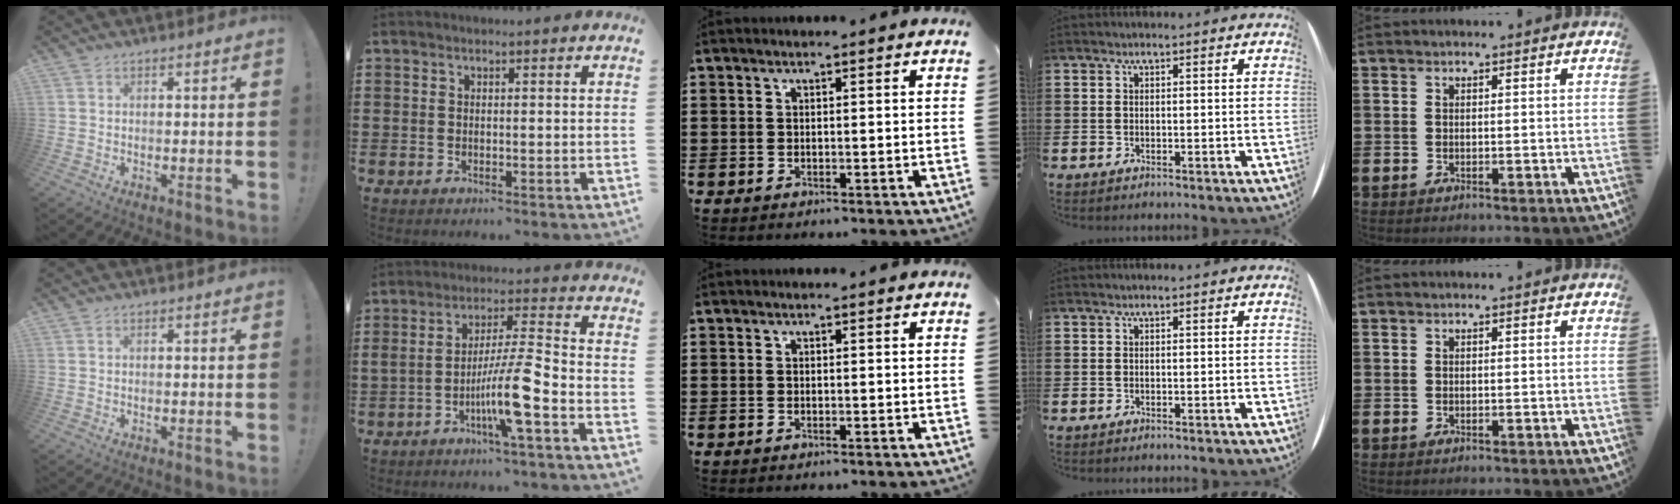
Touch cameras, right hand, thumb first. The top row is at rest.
{"index": {"total": 9.7, "force": [-4.3, 0.5, 8.6], "torque": [-0.164, -0.005, -0.085]}}